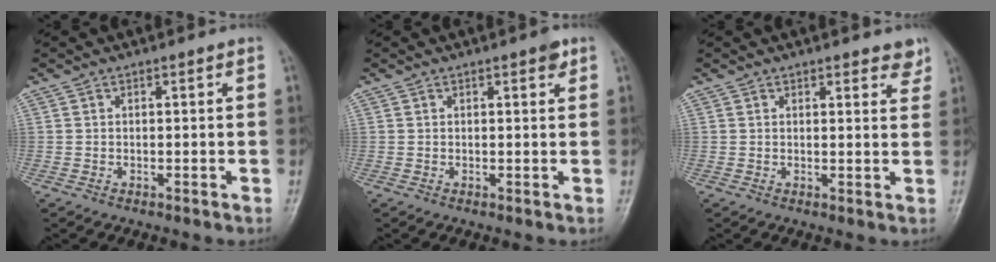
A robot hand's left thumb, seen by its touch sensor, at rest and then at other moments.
{"total": 1.7, "force": [1.0, 0.5, 1.3], "torque": [-0.014, -0.003, 0.011]}
{"total": 3.8, "force": [2.8, 1.4, 2.1], "torque": [-0.003, -0.013, 0.032]}